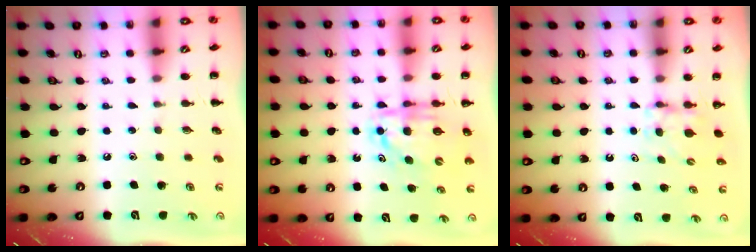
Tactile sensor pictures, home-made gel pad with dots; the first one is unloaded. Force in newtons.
{"total": 6.6, "press": 6.5, "slide": 1.1}
{"total": 3.8, "press": 3.6, "slide": 1.3}